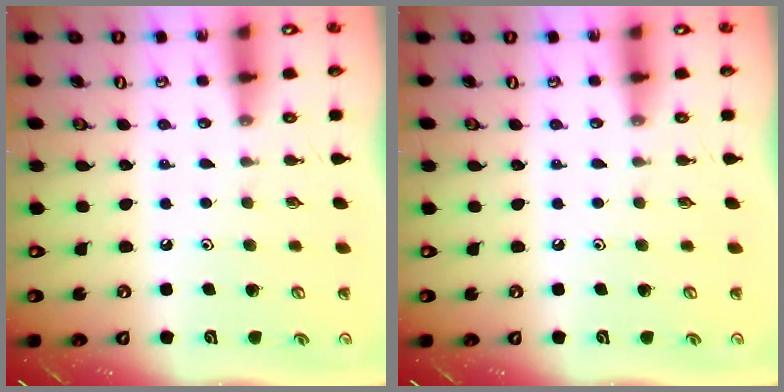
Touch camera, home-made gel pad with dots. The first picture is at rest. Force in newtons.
{"total": 0.0}